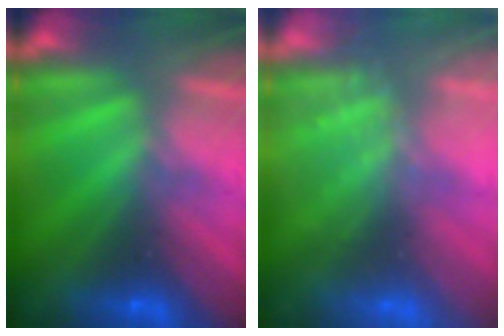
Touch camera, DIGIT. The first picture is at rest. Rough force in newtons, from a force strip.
{"total": 2.5}